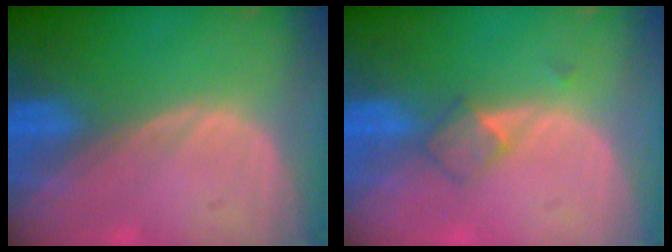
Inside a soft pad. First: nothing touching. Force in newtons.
{"total": 3.0, "press": 2.7, "slide": 1.2}